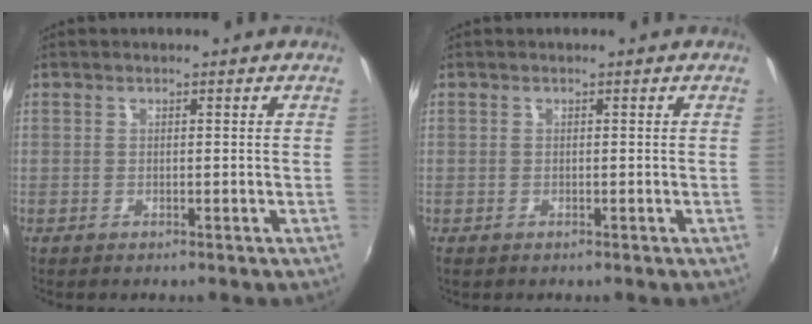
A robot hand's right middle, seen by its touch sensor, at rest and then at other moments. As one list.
[{"total": 0.0}]